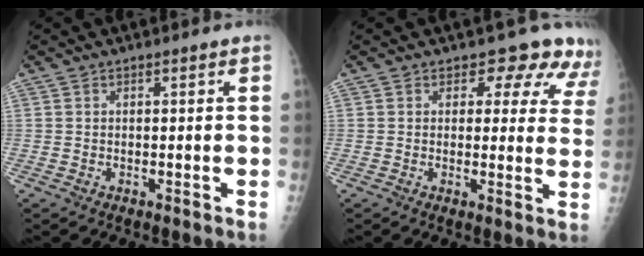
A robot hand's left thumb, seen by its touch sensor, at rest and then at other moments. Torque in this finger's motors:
{"motor_torque": [0.15, 0.33, -0.10, -0.17, 0.01]}